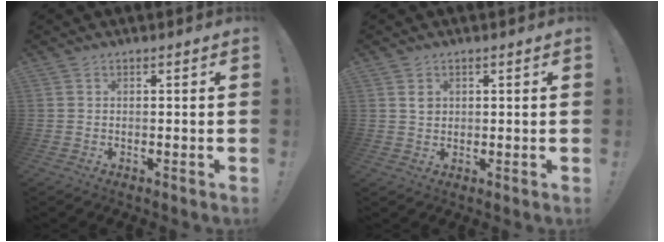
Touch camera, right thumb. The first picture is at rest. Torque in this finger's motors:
{"motor_torque": [0.01, -0.01, 0.15, 0.13, 0.00]}